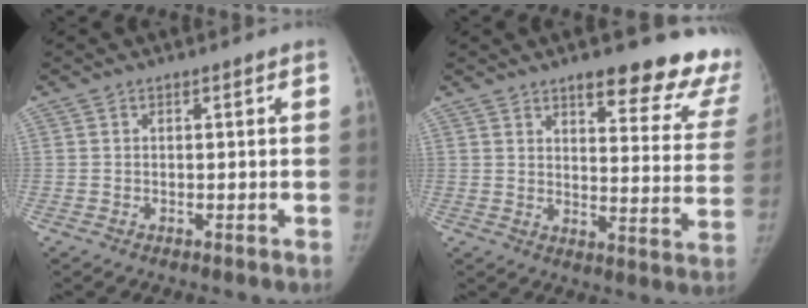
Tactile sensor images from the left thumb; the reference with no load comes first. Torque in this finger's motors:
{"motor_torque": [0.57, -0.13, 1.01, -0.57, 0.04]}